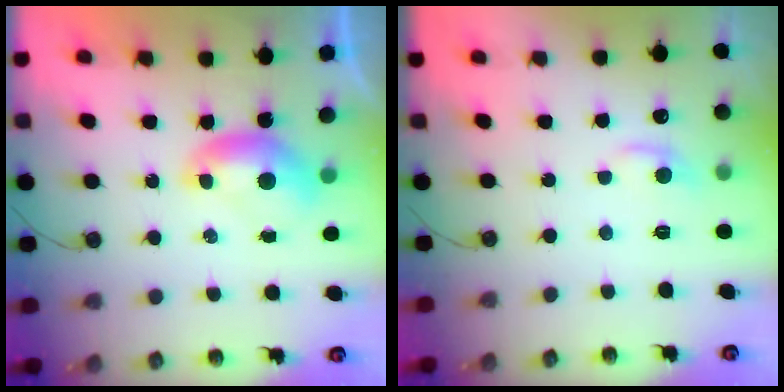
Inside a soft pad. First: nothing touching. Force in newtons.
{"total": 0.9, "press": 0.5, "slide": 0.7}